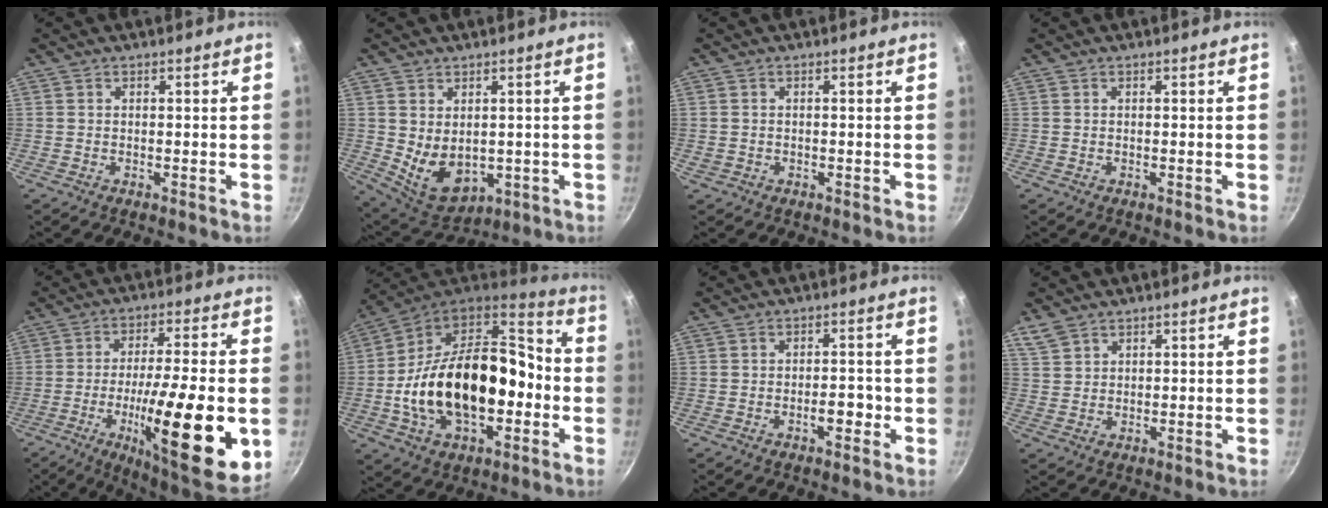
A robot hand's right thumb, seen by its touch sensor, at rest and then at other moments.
{"total": 9.2, "force": [0.3, 6.5, 6.5], "torque": [-0.087, -0.022, 0.034]}
{"total": 0.7, "force": [-0.2, 0.6, 0.2], "torque": [-0.004, 0.002, 0.000]}
{"total": 0.0}
{"total": 24.6, "force": [-6.1, 5.8, 23.1], "torque": [-0.333, 0.006, -0.092]}
{"total": 27.0, "force": [-4.2, 16.5, 21.0], "torque": [-0.345, 0.060, -0.068]}
{"total": 3.5, "force": [-1.4, 1.7, 2.7], "torque": [-0.021, 0.017, -0.019]}
{"total": 3.6, "force": [2.6, 2.1, 1.2], "torque": [-0.020, -0.001, 0.056]}